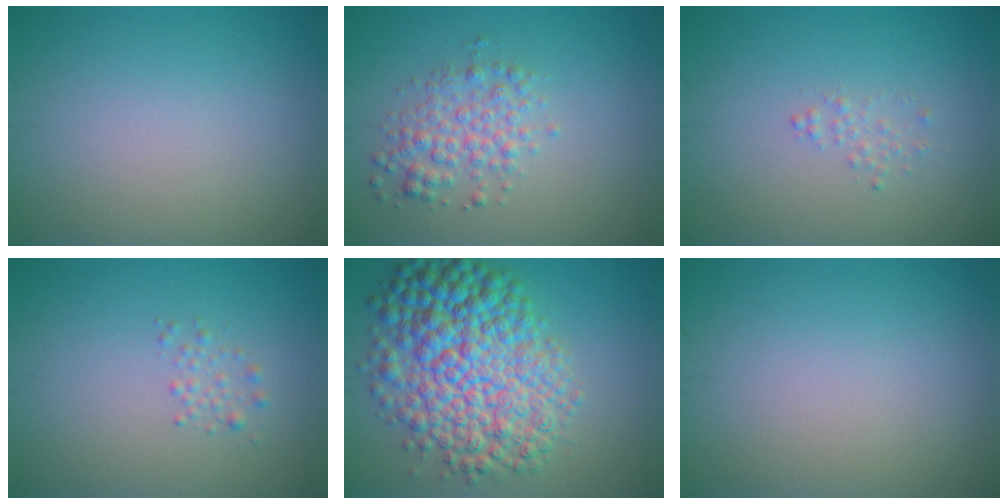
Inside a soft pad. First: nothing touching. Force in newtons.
{"total": 3.1, "press": 3.1, "slide": 0.1}
{"total": 0.9, "press": 0.9, "slide": 0.0}
{"total": 1.5, "press": 1.5, "slide": 0.0}
{"total": 10.8, "press": 10.8, "slide": 0.2}
{"total": 0.0}